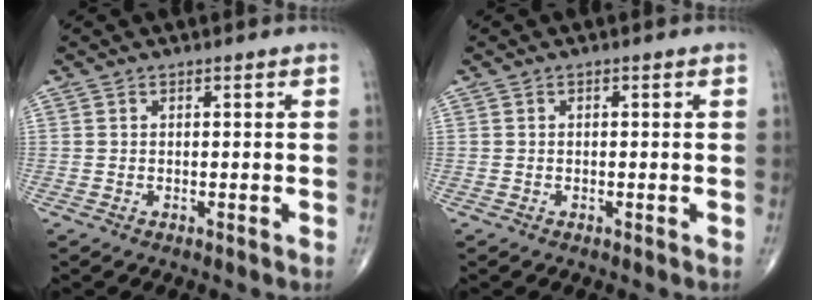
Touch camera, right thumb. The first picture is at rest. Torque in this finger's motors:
{"motor_torque": [-0.24, -0.45, -0.20, -0.10, -0.02]}